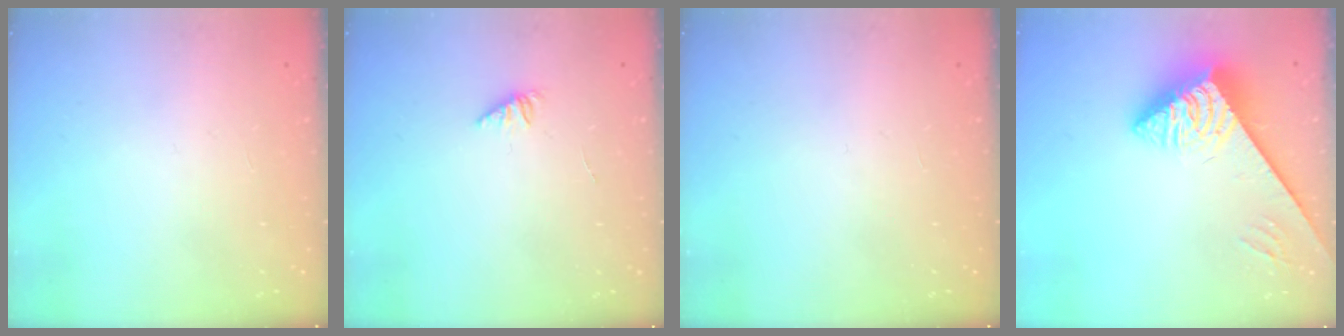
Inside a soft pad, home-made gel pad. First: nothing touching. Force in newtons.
{"total": 1.2, "press": 1.1, "slide": 0.3}
{"total": 0.0}
{"total": 4.2, "press": 4.2, "slide": 0.6}